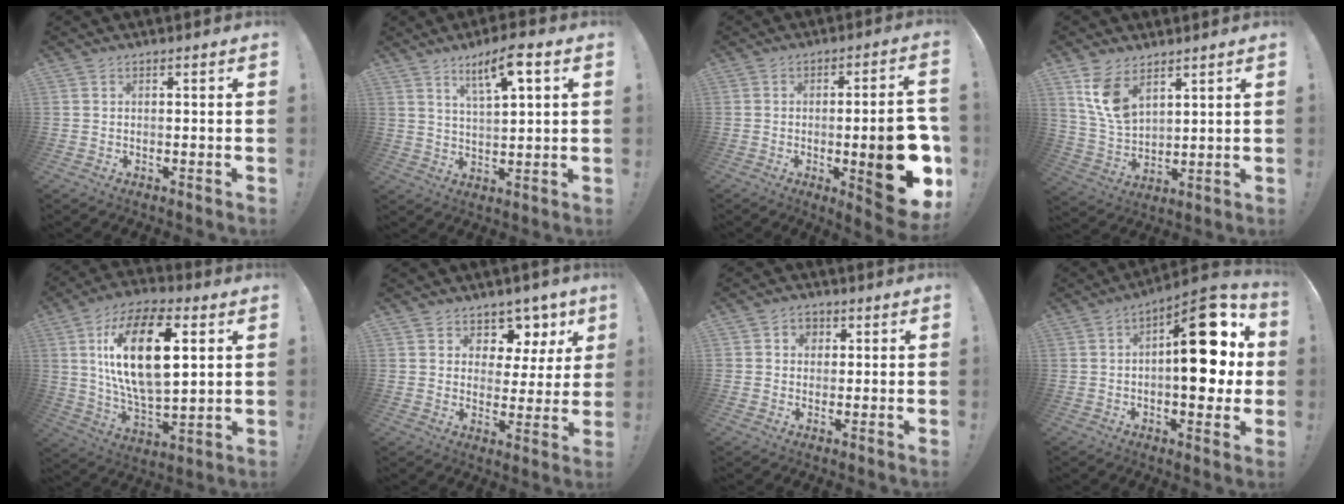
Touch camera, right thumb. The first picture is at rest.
{"total": 8.8, "force": [4.9, 1.7, 7.2], "torque": [-0.114, -0.018, 0.077]}
{"total": 18.7, "force": [-4.0, 5.0, 17.6], "torque": [-0.227, 0.004, -0.047]}
{"total": 10.4, "force": [6.5, 5.7, 5.9], "torque": [-0.119, -0.028, 0.126]}
{"total": 22.4, "force": [6.1, 10.9, 18.6], "torque": [-0.340, -0.010, 0.093]}
{"total": 7.8, "force": [5.7, 5.0, 1.8], "torque": [-0.017, -0.054, 0.105]}
{"total": 2.5, "force": [0.5, 2.3, 0.7], "torque": [-0.005, 0.000, 0.007]}
{"total": 19.5, "force": [2.6, 8.6, 17.3], "torque": [-0.218, -0.014, 0.041]}